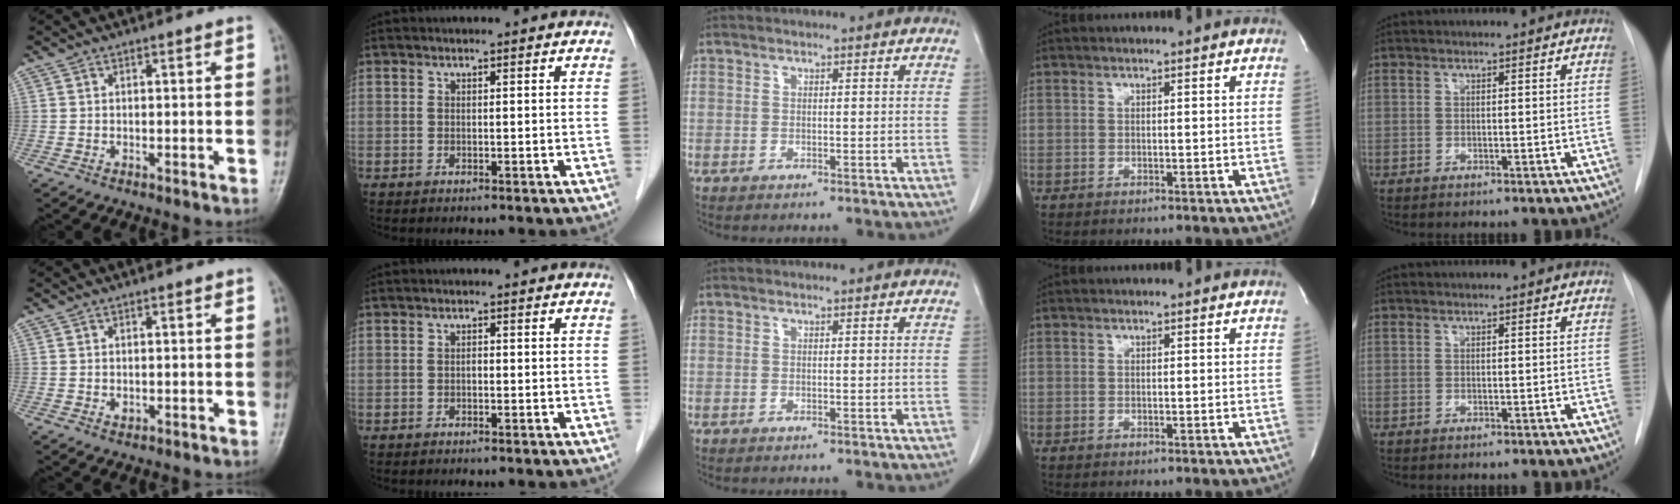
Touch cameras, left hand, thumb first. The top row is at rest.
{"thumb": {"total": 0.9, "force": [0.1, 0.8, 0.6], "torque": [-0.007, -0.001, 0.004]}, "index": {"total": 0.6, "force": [-0.1, 0.3, 0.5], "torque": [-0.008, 0.002, -0.003]}}